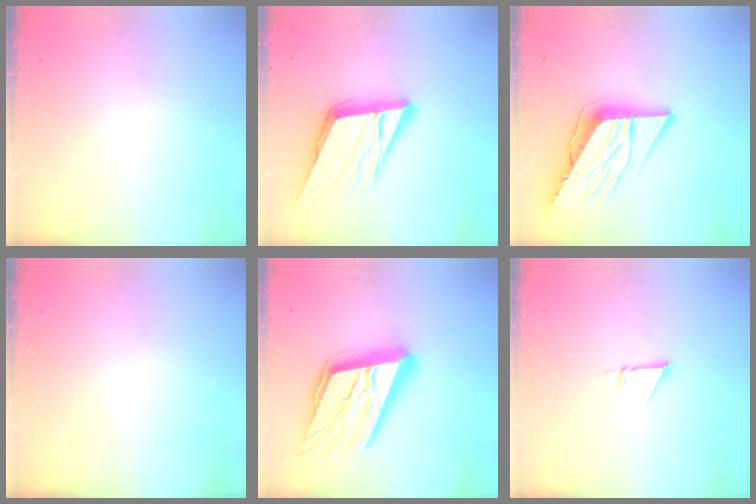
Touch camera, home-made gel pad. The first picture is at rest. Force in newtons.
{"total": 15.2, "press": 15.0, "slide": 2.6}
{"total": 14.7, "press": 14.6, "slide": 1.7}
{"total": 0.0}
{"total": 27.8, "press": 27.3, "slide": 5.1}
{"total": 1.4, "press": 1.4, "slide": 0.0}